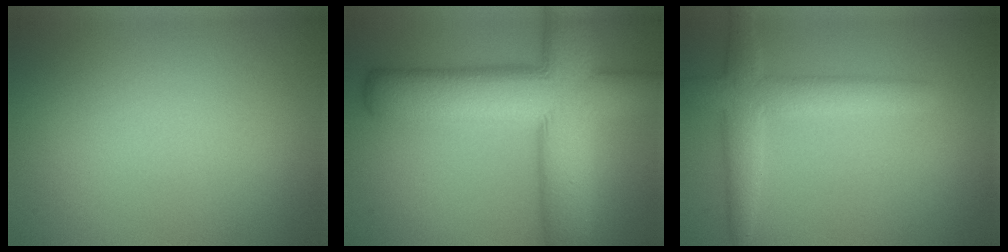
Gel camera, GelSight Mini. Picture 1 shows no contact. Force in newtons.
{"total": 13.1, "press": 13.1, "slide": 0.7}
{"total": 4.5, "press": 4.5, "slide": 0.2}